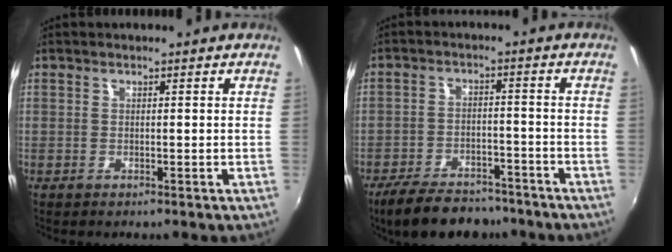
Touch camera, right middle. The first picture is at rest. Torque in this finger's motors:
{"motor_torque": [1.15, -1.00, 0.24, 0.10]}